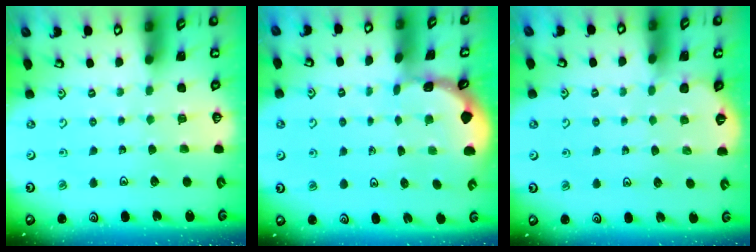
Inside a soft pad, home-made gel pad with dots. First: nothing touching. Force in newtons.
{"total": 0.6, "press": 0.6, "slide": 0.2}
{"total": 2.3, "press": 2.3, "slide": 0.1}